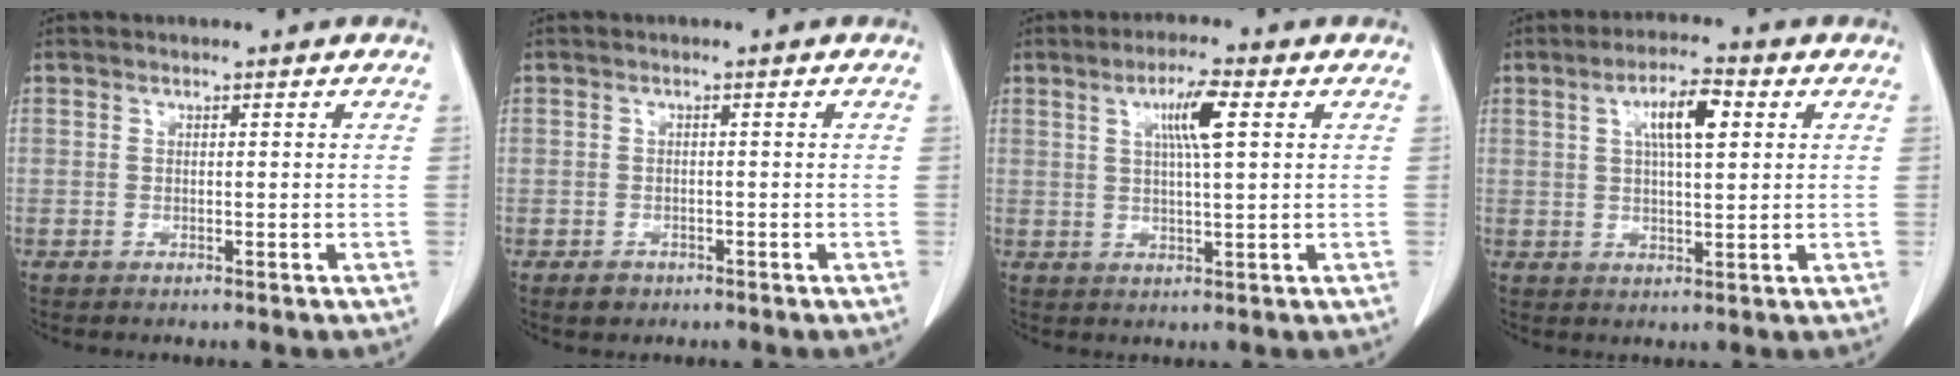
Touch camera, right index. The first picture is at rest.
{"total": 2.3, "force": [-1.2, 1.9, 0.5], "torque": [-0.009, 0.003, -0.013]}
{"total": 6.4, "force": [2.2, 0.8, 6.0], "torque": [-0.109, 0.005, 0.039]}
{"total": 7.5, "force": [2.4, 2.0, 6.8], "torque": [-0.122, 0.011, 0.043]}